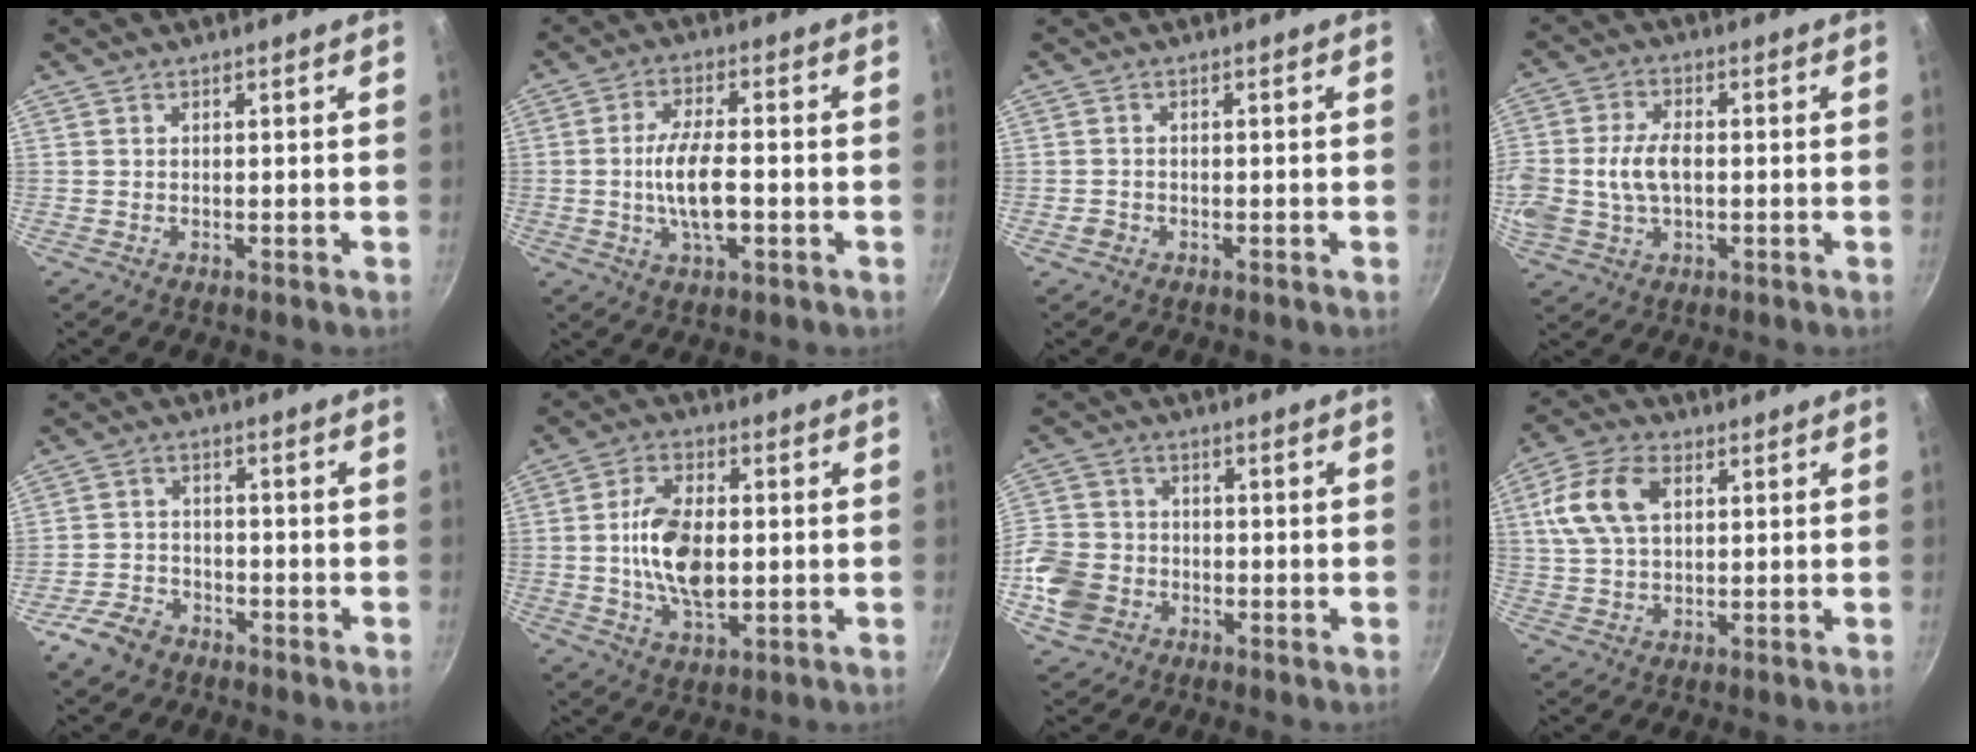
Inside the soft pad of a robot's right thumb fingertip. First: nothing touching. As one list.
[{"total": 8.9, "force": [-1.2, 3.6, 8.0], "torque": [-0.153, 0.008, -0.024]}, {"total": 1.3, "force": [-0.6, 1.1, 0.3], "torque": [-0.001, 0.006, -0.012]}, {"total": 11.9, "force": [-0.4, 7.9, 9.0], "torque": [-0.201, 0.012, 0.001]}, {"total": 6.1, "force": [-4.3, 3.8, 2.2], "torque": [-0.037, 0.020, -0.080]}, {"total": 12.7, "force": [-0.1, 6.9, 10.7], "torque": [-0.186, 0.002, 0.000]}, {"total": 11.1, "force": [-3.7, 9.1, 5.3], "torque": [-0.101, 0.014, -0.071]}, {"total": 10.9, "force": [3.0, 6.7, 8.1], "torque": [-0.162, 0.014, 0.055]}]